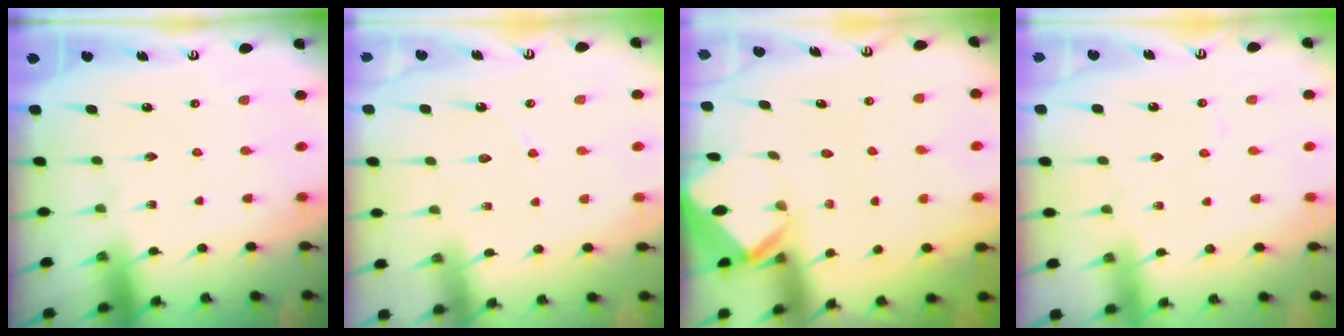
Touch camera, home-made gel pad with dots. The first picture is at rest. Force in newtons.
{"total": 3.6, "press": 3.6, "slide": 0.0}
{"total": 2.8, "press": 2.8, "slide": 0.2}
{"total": 3.6, "press": 3.5, "slide": 0.6}